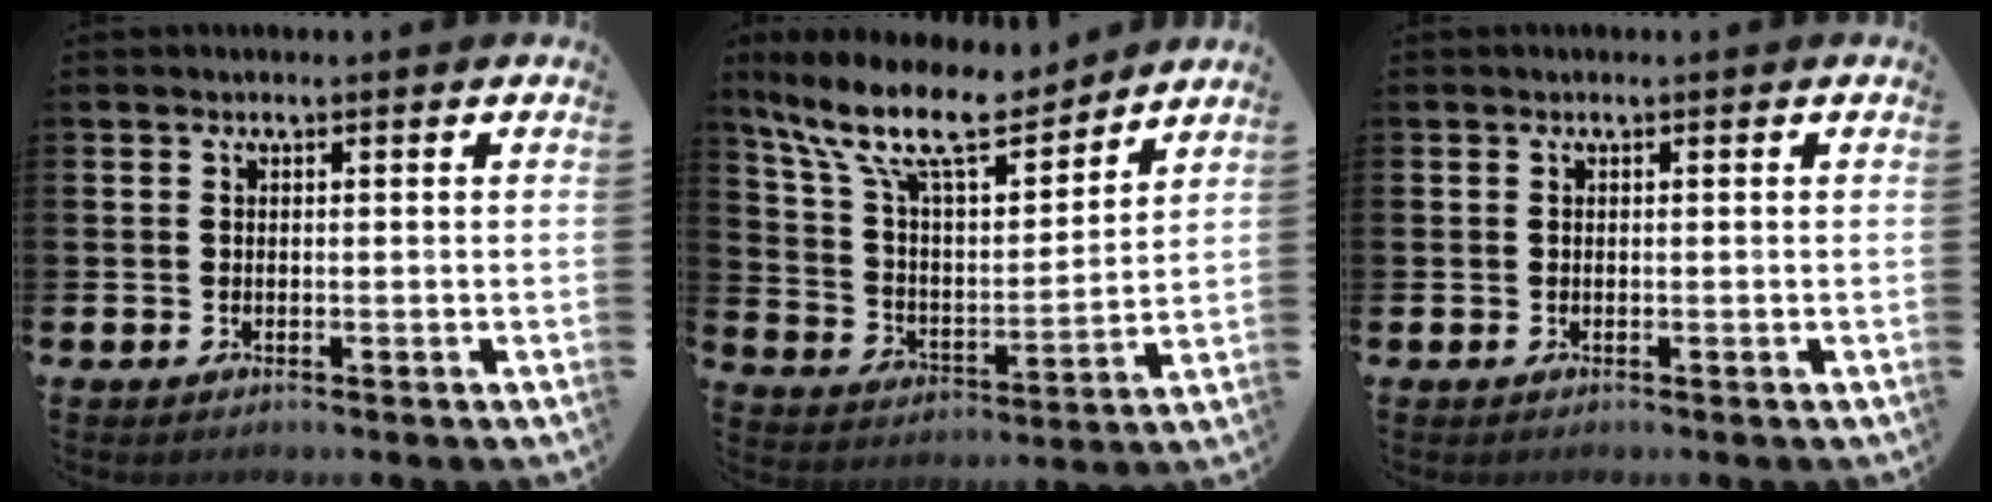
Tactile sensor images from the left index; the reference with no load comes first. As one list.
[{"total": 13.4, "force": [11.3, 3.8, 6.1], "torque": [-0.156, -0.067, 0.198]}, {"total": 0.0}]